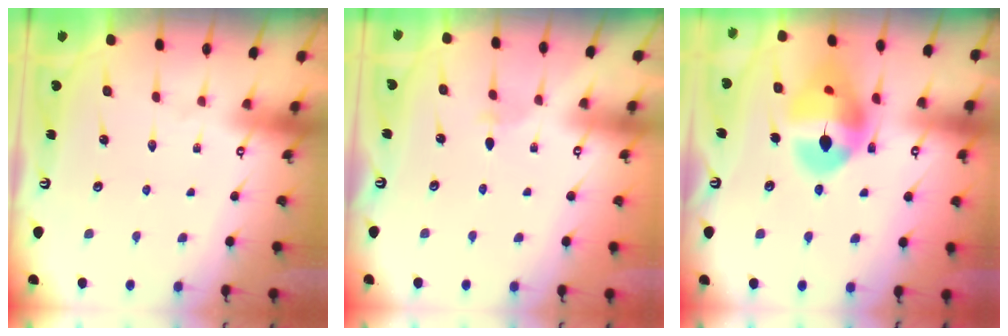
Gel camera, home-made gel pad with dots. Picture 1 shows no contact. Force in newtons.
{"total": 2.8, "press": 2.7, "slide": 0.6}
{"total": 17.4, "press": 17.2, "slide": 2.0}